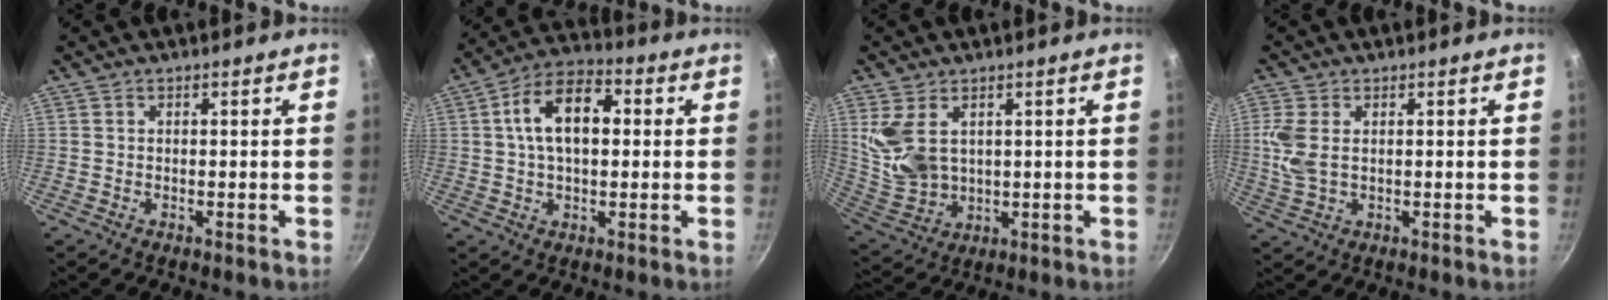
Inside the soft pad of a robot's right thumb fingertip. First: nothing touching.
{"total": 12.3, "force": [1.9, 7.0, 9.9], "torque": [-0.164, 0.026, 0.025]}
{"total": 10.0, "force": [3.0, 6.4, 7.1], "torque": [-0.148, -0.012, 0.078]}
{"total": 6.0, "force": [0.9, 3.6, 4.6], "torque": [-0.121, 0.002, 0.022]}